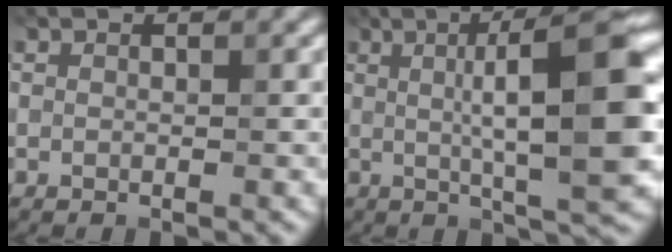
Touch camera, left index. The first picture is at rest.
{"total": 11.1, "force": [1.0, 2.0, 10.9], "torque": [-0.149, 0.015, 0.017]}